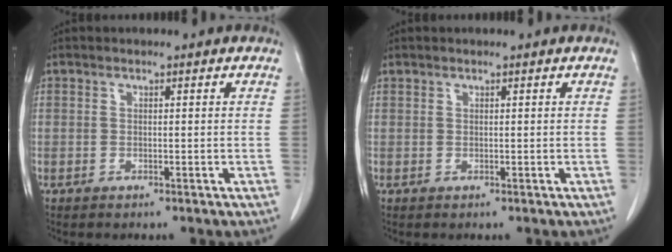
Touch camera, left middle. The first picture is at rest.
{"total": 0.0}